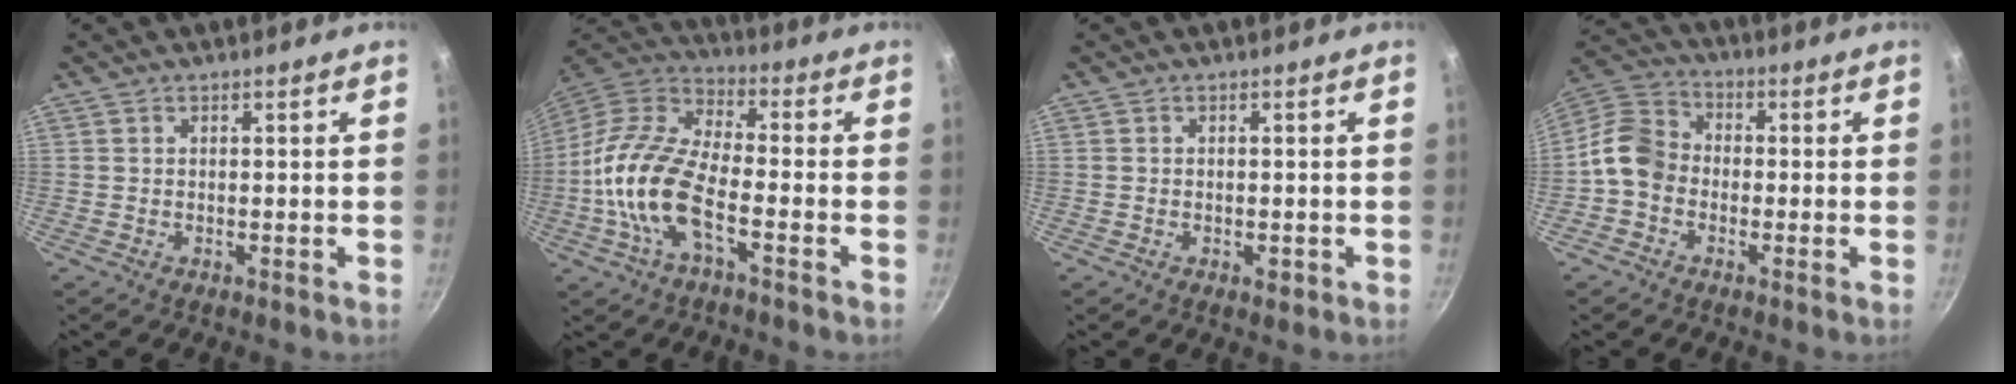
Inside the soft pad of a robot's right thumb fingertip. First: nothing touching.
{"total": 15.9, "force": [-4.9, 6.9, 13.5], "torque": [-0.263, 0.039, -0.114]}
{"total": 1.5, "force": [-0.5, 0.9, 1.1], "torque": [-0.015, 0.000, -0.009]}
{"total": 8.7, "force": [-2.2, 7.0, 4.7], "torque": [-0.068, 0.031, -0.067]}